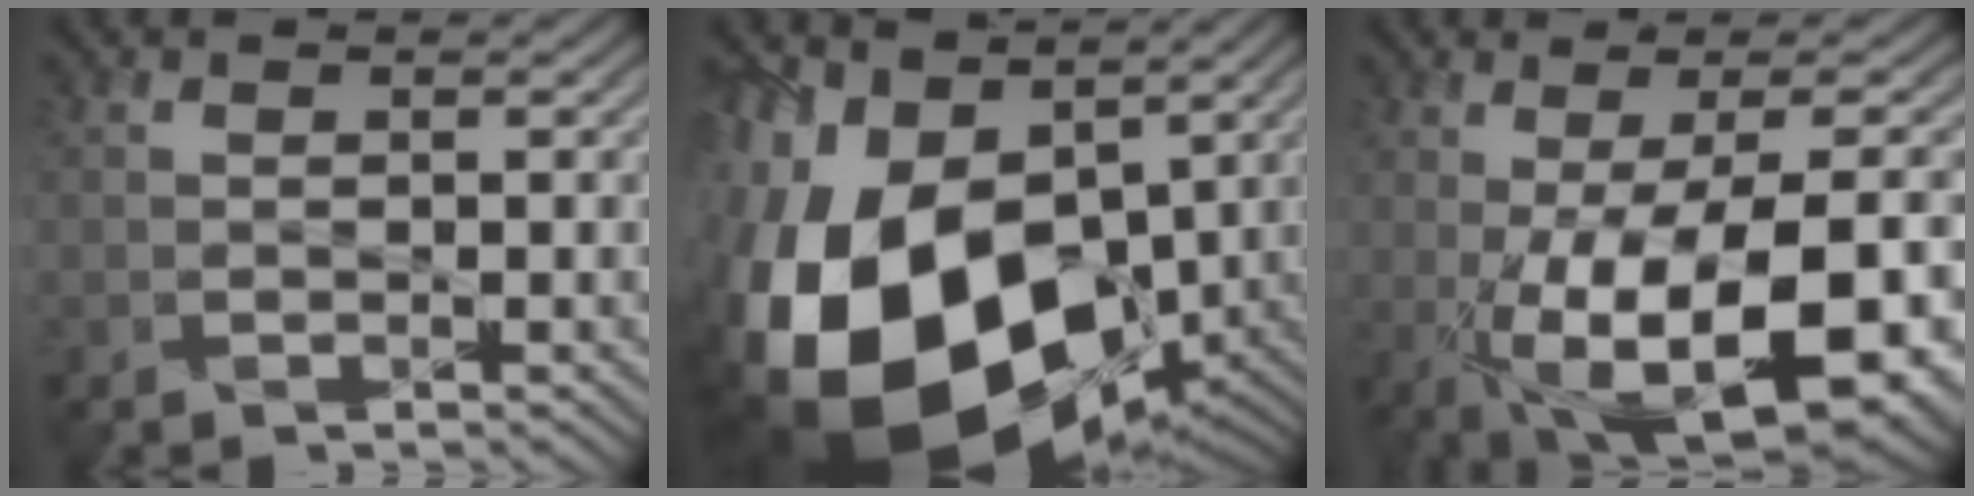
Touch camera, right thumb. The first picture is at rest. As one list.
[{"total": 21.5, "force": [-4.0, 14.5, 15.4], "torque": [-0.329, -0.052, -0.048]}, {"total": 16.3, "force": [-4.3, 5.7, 14.7], "torque": [-0.215, -0.020, -0.046]}]